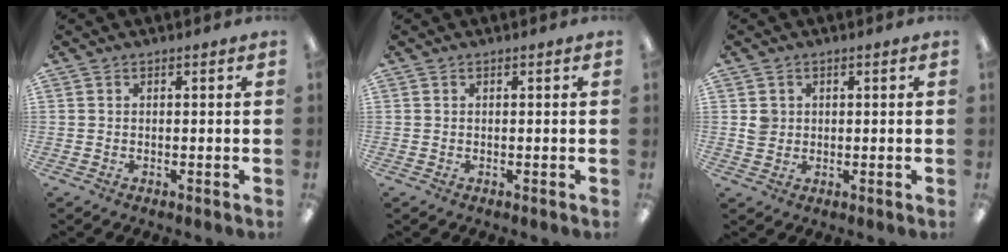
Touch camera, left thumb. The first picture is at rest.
{"total": 0.0}
{"total": 2.9, "force": [0.5, 2.8, 0.8], "torque": [-0.012, 0.002, 0.007]}